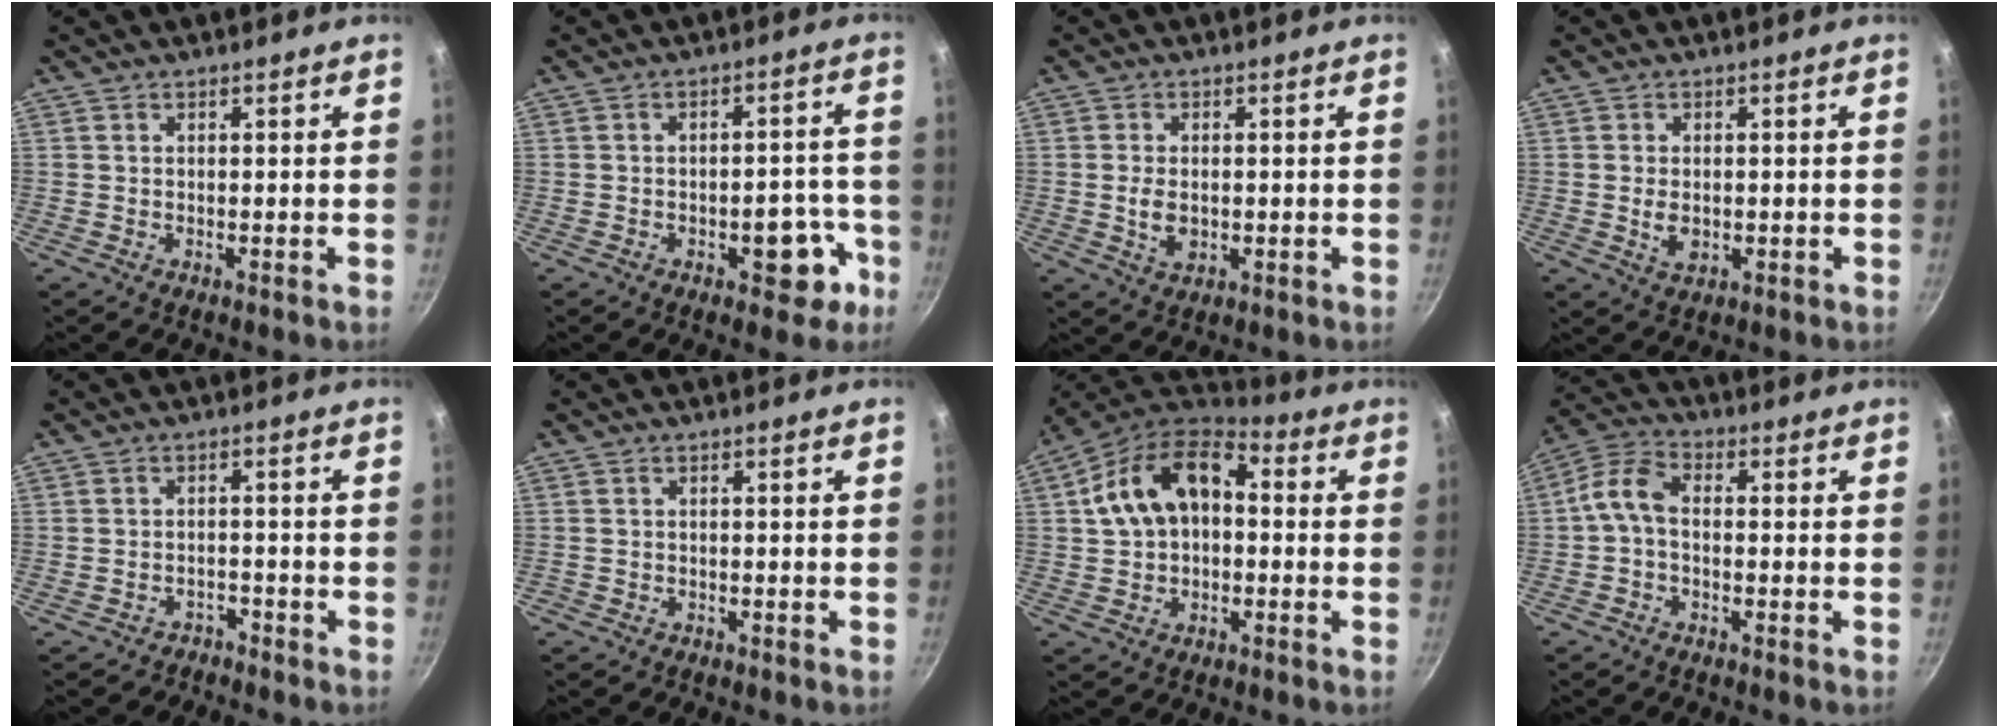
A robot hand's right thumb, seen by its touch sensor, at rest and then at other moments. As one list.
[{"total": 8.6, "force": [-3.8, 4.6, 6.1], "torque": [-0.032, 0.035, -0.044]}, {"total": 4.4, "force": [-0.3, 2.9, 3.4], "torque": [-0.060, -0.002, -0.002]}, {"total": 3.8, "force": [-0.3, 2.5, 2.8], "torque": [-0.049, -0.004, -0.002]}, {"total": 2.6, "force": [-2.2, 1.2, -0.1], "torque": [0.020, 0.032, -0.033]}, {"total": 0.8, "force": [-0.7, 0.5, 0.0], "torque": [-0.006, 0.011, -0.012]}, {"total": 15.7, "force": [1.6, 10.5, 11.6], "torque": [-0.188, 0.042, 0.011]}, {"total": 5.8, "force": [-1.1, 3.4, 4.5], "torque": [-0.101, 0.030, -0.035]}]